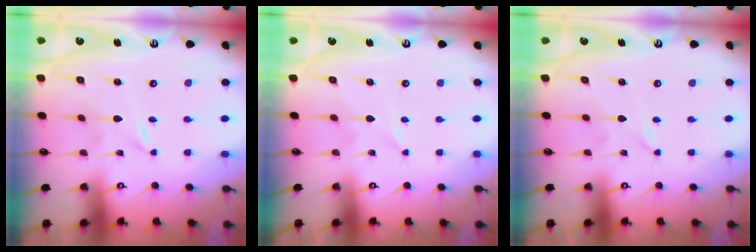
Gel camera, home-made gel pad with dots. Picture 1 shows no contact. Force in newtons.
{"total": 2.4, "press": 2.4, "slide": 0.3}
{"total": 0.0}